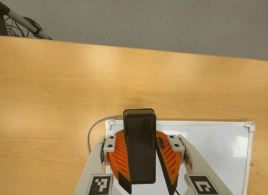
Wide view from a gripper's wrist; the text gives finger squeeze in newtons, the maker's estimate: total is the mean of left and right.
{"total": 9.8, "left": 9.7, "right": 9.9}